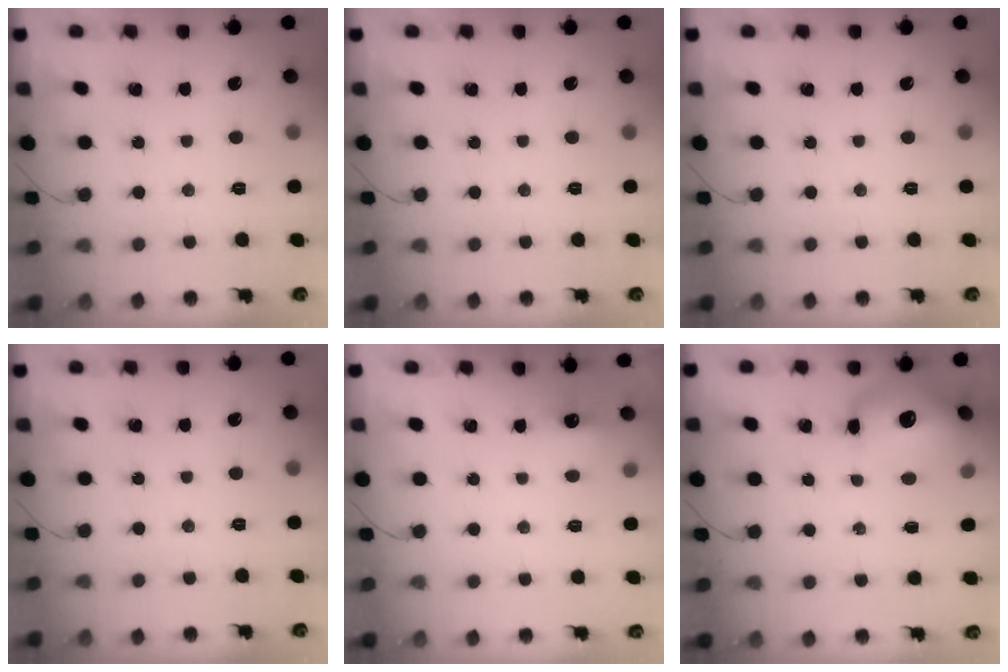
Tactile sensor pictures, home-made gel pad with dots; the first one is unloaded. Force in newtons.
{"total": 0.0}
{"total": 0.0}
{"total": 0.0}
{"total": 2.3, "press": 2.2, "slide": 0.7}
{"total": 13.8, "press": 13.4, "slide": 3.1}